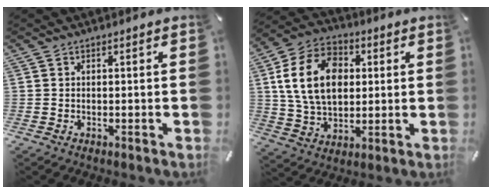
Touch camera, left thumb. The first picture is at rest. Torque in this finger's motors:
{"motor_torque": [0.37, 0.98, 1.53, -1.24, 0.48]}